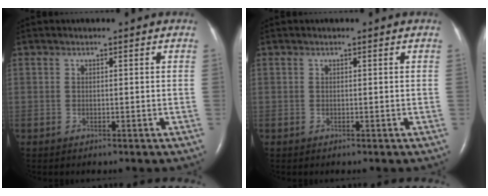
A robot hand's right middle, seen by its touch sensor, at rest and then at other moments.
{"total": 0.0}